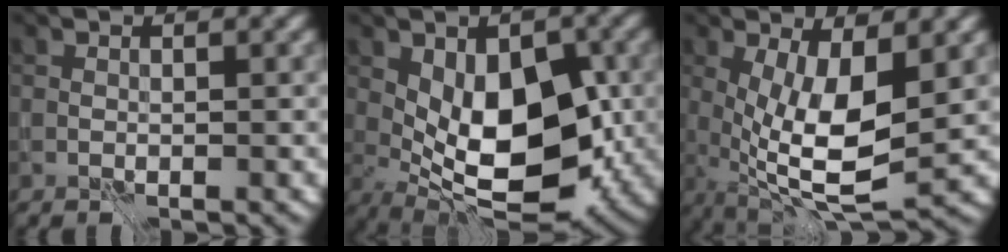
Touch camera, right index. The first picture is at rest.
{"total": 10.5, "force": [-0.7, 5.5, 8.9], "torque": [-0.133, -0.007, -0.012]}
{"total": 8.6, "force": [-0.2, 3.0, 8.0], "torque": [-0.149, -0.017, -0.002]}